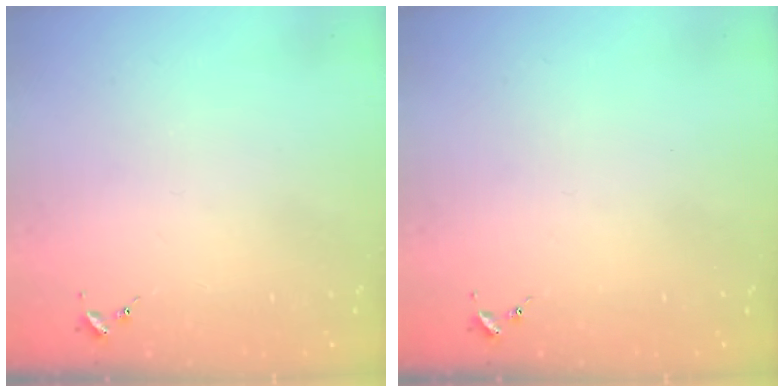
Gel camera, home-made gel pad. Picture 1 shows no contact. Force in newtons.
{"total": 0.0}